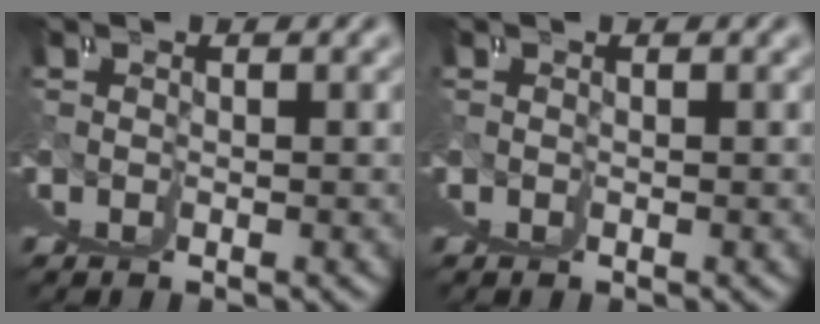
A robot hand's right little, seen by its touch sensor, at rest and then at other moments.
{"total": 0.0}